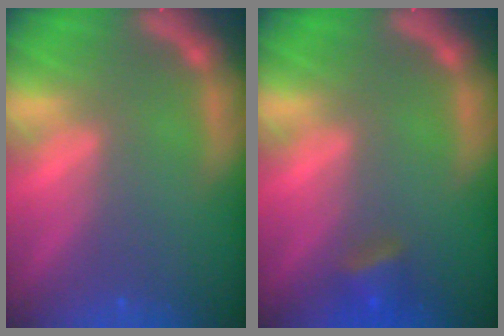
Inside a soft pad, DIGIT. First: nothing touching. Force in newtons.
{"total": 2.4}